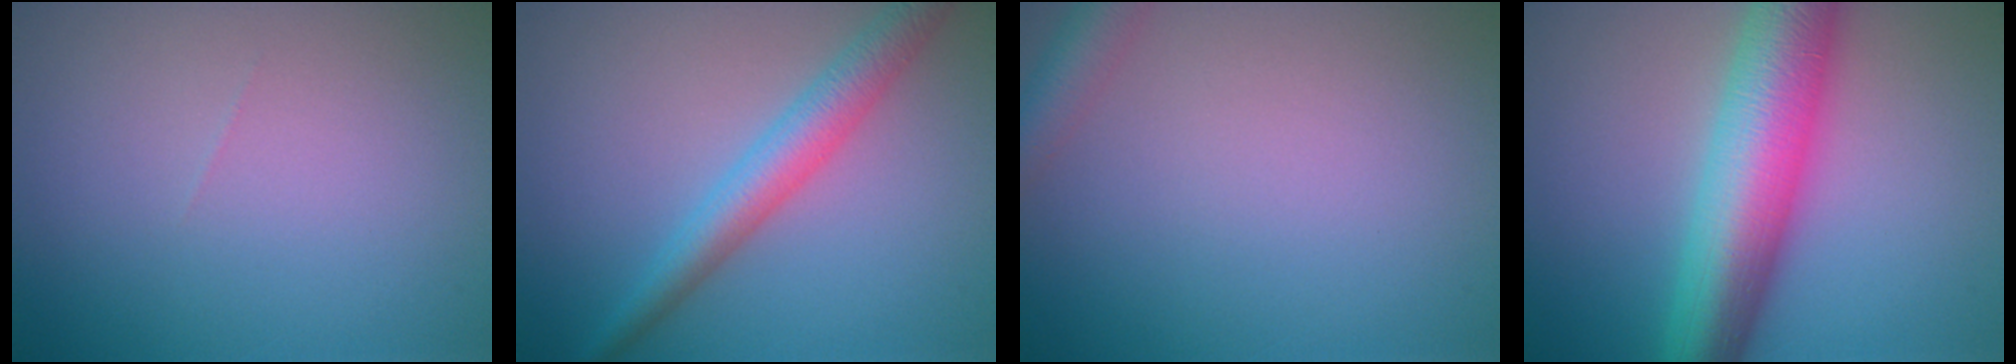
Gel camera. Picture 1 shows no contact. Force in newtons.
{"total": 3.9, "press": 3.9, "slide": 0.2}
{"total": 2.9, "press": 2.9, "slide": 0.2}
{"total": 9.8, "press": 9.8, "slide": 0.2}